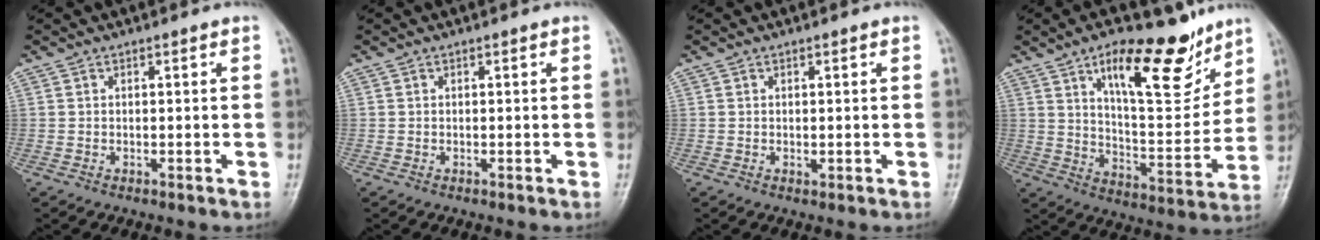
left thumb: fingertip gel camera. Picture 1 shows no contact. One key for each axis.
{"total": 0.0}
{"total": 0.8, "fx": 0.3, "fy": 0.5, "fz": 0.6, "tx": -0.007, "ty": -0.003, "tz": 0.006}
{"total": 18.9, "fx": 11.5, "fy": 7.1, "fz": 13.2, "tx": -0.153, "ty": -0.069, "tz": 0.188}